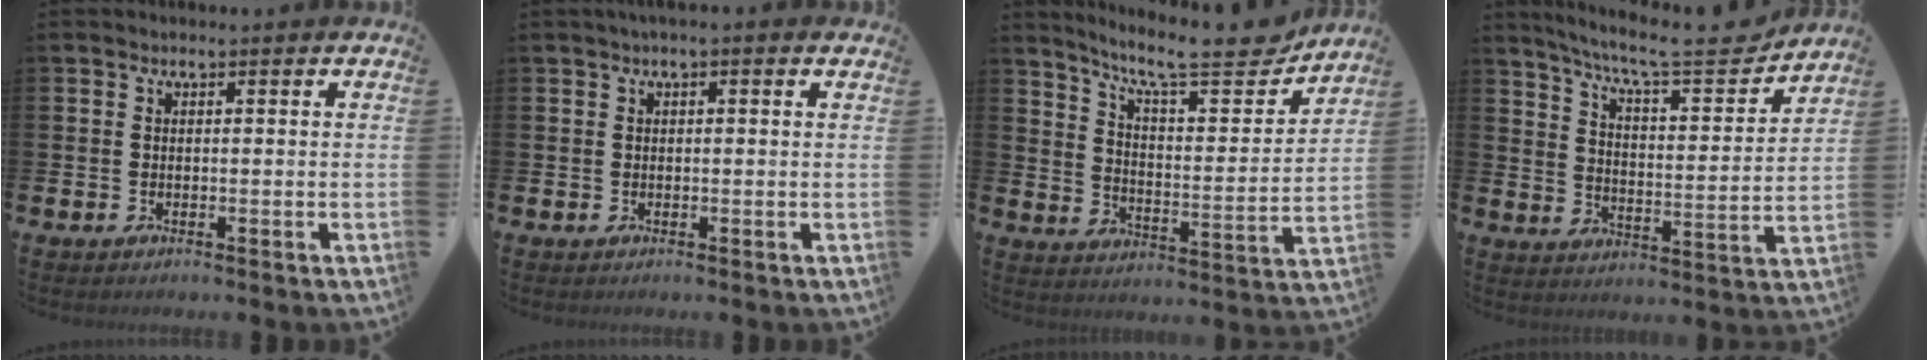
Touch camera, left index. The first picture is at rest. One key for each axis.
{"total": 0.8, "fx": 0.2, "fy": 0.1, "fz": 0.8, "tx": -0.011, "ty": 0.001, "tz": 0.002}
{"total": 11.0, "fx": 9.6, "fy": 1.9, "fz": 5.0, "tx": -0.102, "ty": -0.067, "tz": 0.159}
{"total": 9.4, "fx": 8.4, "fy": 1.2, "fz": 4.1, "tx": -0.099, "ty": -0.058, "tz": 0.138}